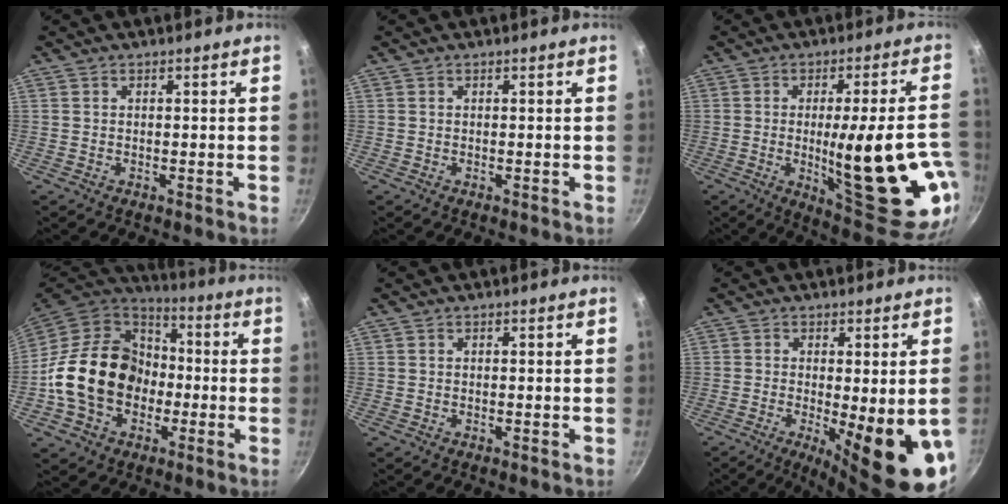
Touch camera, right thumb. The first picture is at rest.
{"total": 0.0}
{"total": 23.7, "force": [-4.7, 5.9, 22.4], "torque": [-0.286, -0.005, -0.047]}
{"total": 21.3, "force": [-3.2, 16.7, 12.8], "torque": [-0.205, 0.050, -0.060]}
{"total": 0.0}
{"total": 14.6, "force": [-3.2, 3.5, 13.8], "torque": [-0.174, -0.018, -0.033]}